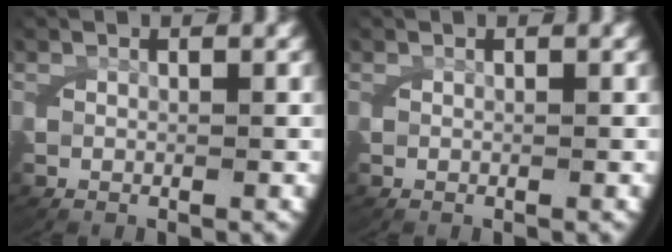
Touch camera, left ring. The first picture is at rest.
{"total": 0.0}